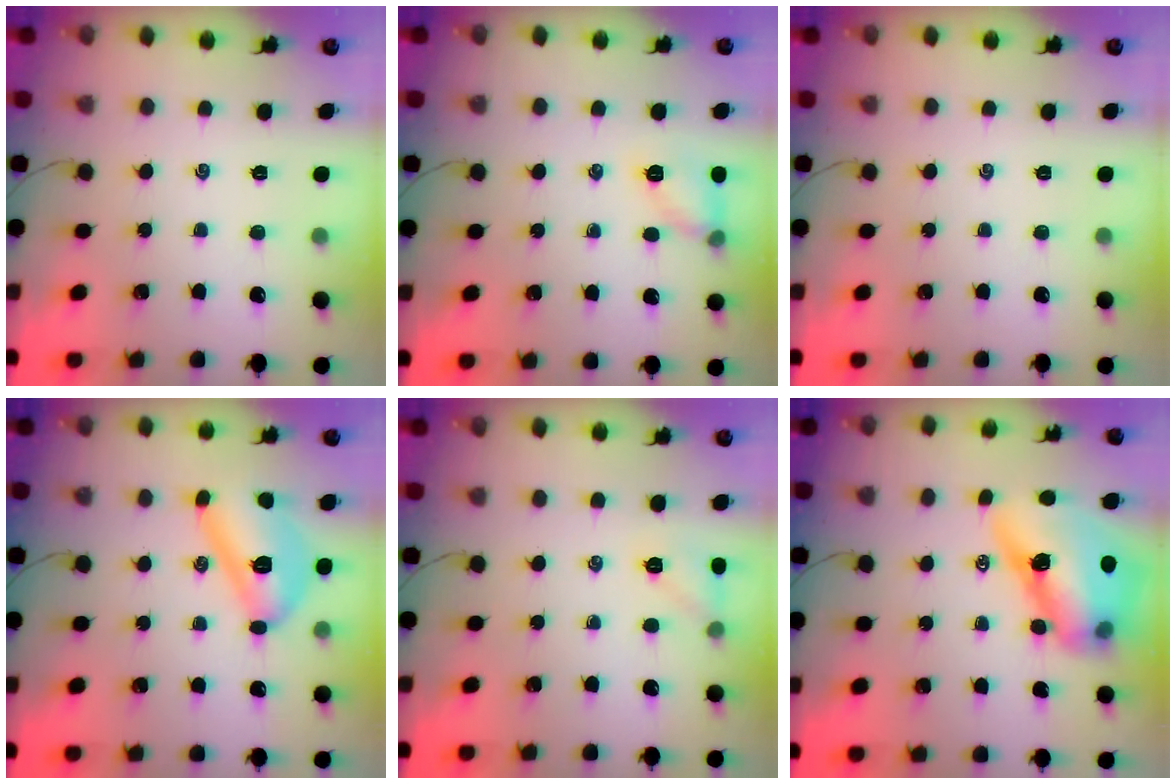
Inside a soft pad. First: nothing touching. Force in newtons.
{"total": 8.3, "press": 8.3, "slide": 0.3}
{"total": 0.0}
{"total": 12.0, "press": 11.9, "slide": 0.8}
{"total": 6.3, "press": 6.0, "slide": 1.9}
{"total": 15.5, "press": 14.9, "slide": 4.3}